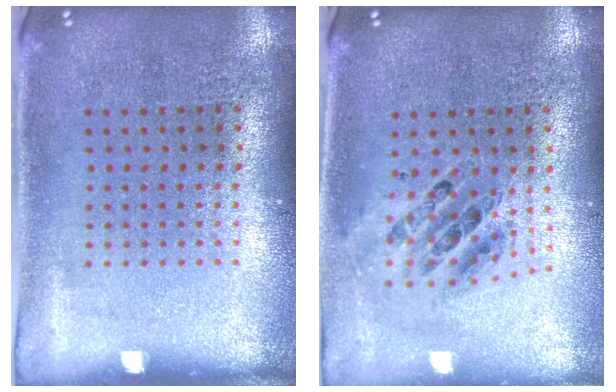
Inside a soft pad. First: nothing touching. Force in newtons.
{"total": 0.6, "press": 0.6, "slide": 0.0}